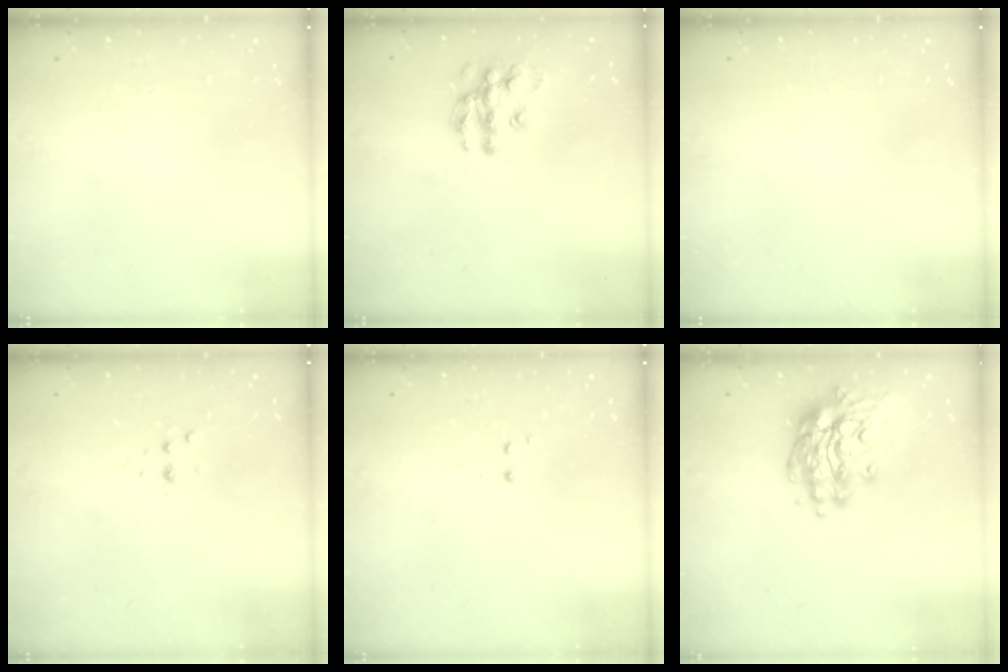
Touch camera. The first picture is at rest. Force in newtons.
{"total": 12.6, "press": 12.6, "slide": 0.8}
{"total": 0.0}
{"total": 2.8, "press": 2.8, "slide": 0.7}
{"total": 1.2, "press": 1.1, "slide": 0.5}
{"total": 15.6, "press": 15.3, "slide": 3.5}